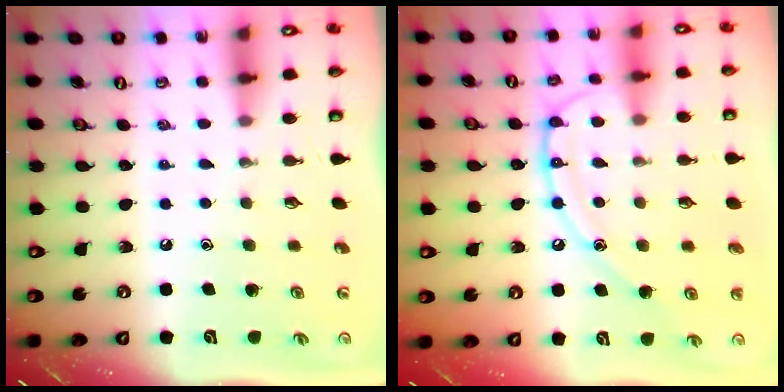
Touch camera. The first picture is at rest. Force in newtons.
{"total": 14.2, "press": 14.2, "slide": 1.2}